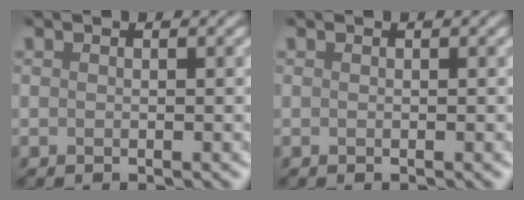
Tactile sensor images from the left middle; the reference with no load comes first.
{"total": 0.0}